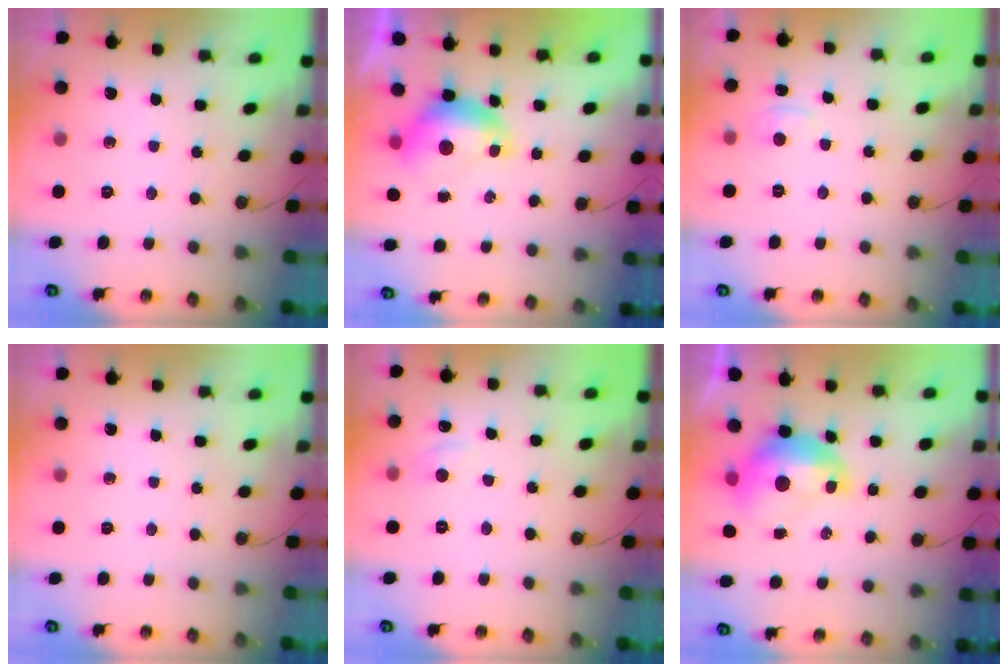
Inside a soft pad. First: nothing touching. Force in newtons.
{"total": 0.0}
{"total": 2.3, "press": 2.3, "slide": 0.6}
{"total": 0.0}
{"total": 2.2, "press": 2.2, "slide": 0.5}
{"total": 2.6, "press": 2.5, "slide": 0.7}